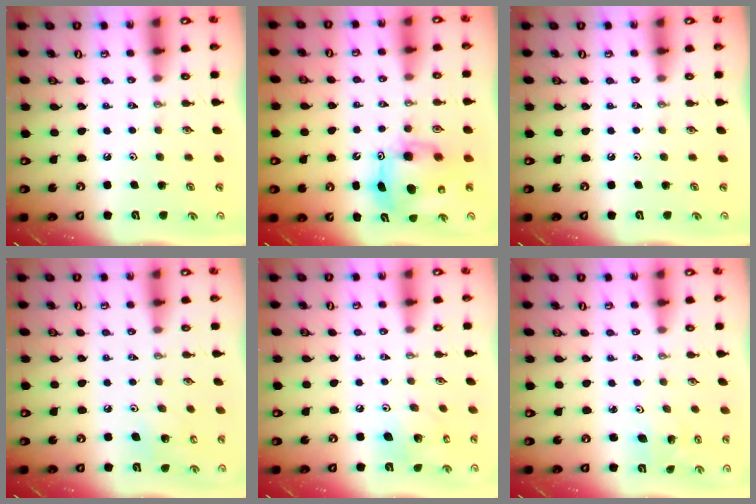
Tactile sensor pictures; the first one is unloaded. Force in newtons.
{"total": 10.3, "press": 10.2, "slide": 0.8}
{"total": 0.0}
{"total": 7.8, "press": 7.8, "slide": 0.8}
{"total": 11.1, "press": 10.9, "slide": 2.3}
{"total": 3.8, "press": 3.8, "slide": 0.2}